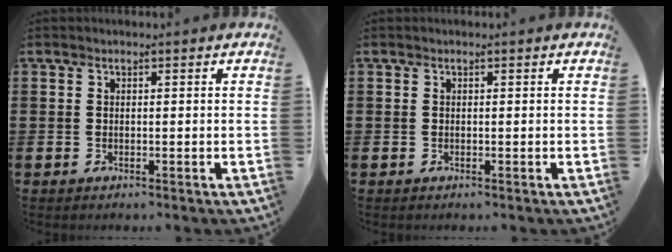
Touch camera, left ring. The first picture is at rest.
{"total": 0.0}